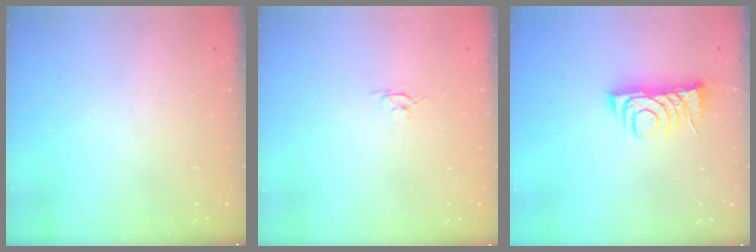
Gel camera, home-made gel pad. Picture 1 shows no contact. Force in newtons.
{"total": 2.6, "press": 2.6, "slide": 0.3}
{"total": 7.4, "press": 7.4, "slide": 0.7}